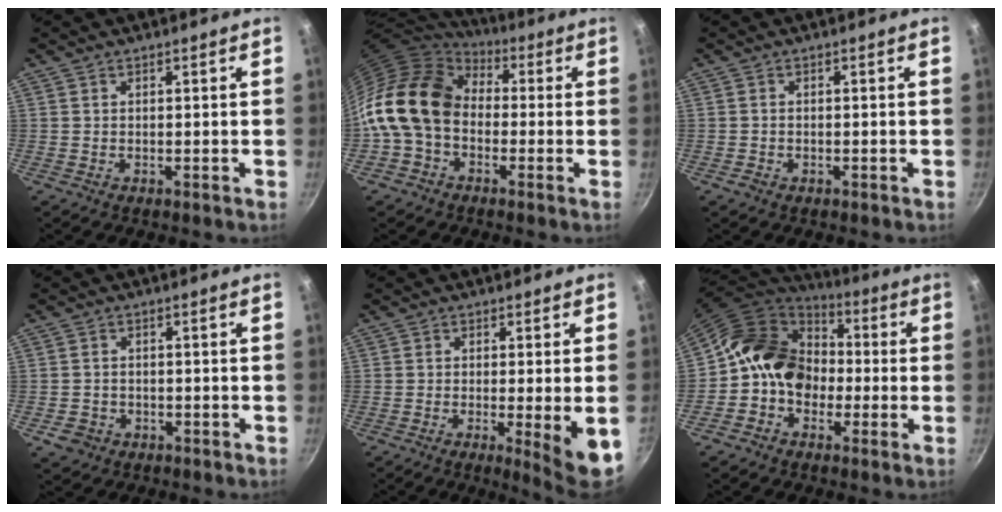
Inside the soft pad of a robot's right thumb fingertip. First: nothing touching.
{"total": 17.7, "force": [-0.5, 13.2, 11.8], "torque": [-0.208, 0.041, -0.028]}
{"total": 1.3, "force": [-0.7, 0.9, 0.6], "torque": [-0.012, 0.005, -0.012]}
{"total": 3.8, "force": [-1.6, 3.1, 1.4], "torque": [-0.022, 0.017, -0.018]}
{"total": 7.7, "force": [-2.0, 0.7, 7.4], "torque": [-0.102, -0.007, -0.024]}
{"total": 15.6, "force": [-1.1, 12.7, 8.9], "torque": [-0.108, 0.047, -0.037]}